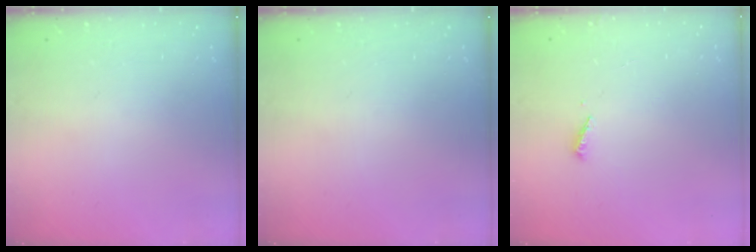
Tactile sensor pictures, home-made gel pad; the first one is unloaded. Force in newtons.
{"total": 0.0}
{"total": 2.0, "press": 2.0, "slide": 0.2}